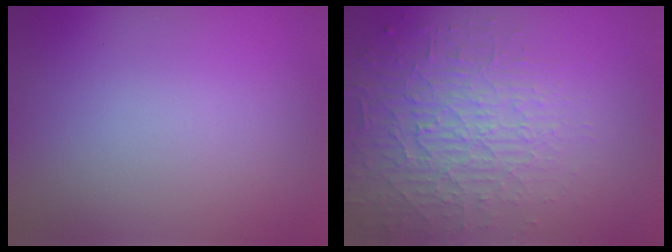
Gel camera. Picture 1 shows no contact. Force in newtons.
{"total": 4.4, "press": 4.0, "slide": 1.9}